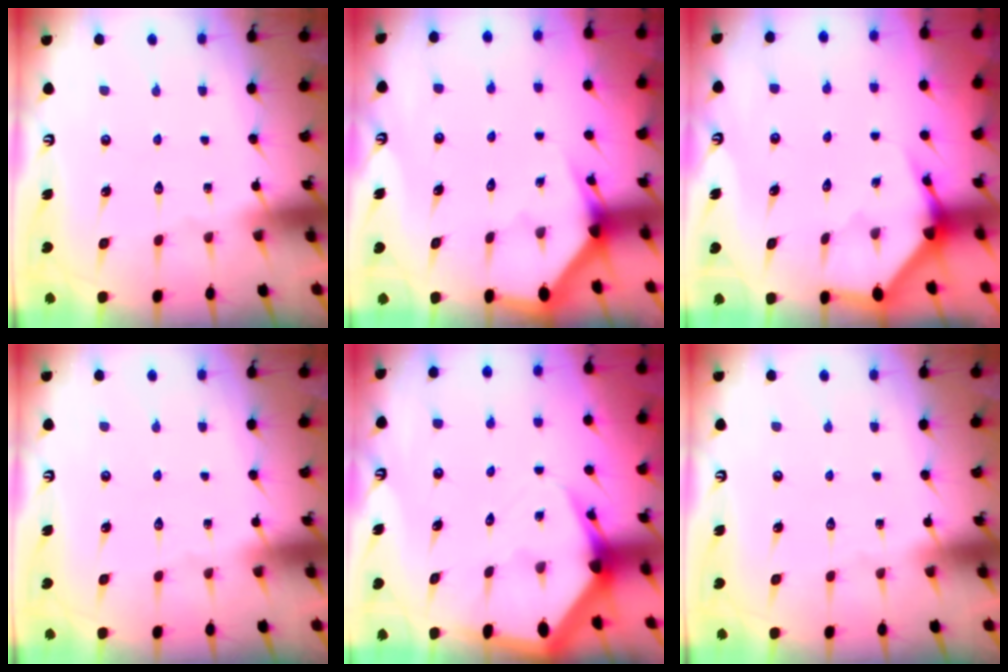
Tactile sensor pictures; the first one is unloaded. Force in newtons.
{"total": 2.9, "press": 2.9, "slide": 0.1}
{"total": 3.7, "press": 3.7, "slide": 0.2}
{"total": 0.0}
{"total": 5.3, "press": 5.3, "slide": 0.7}
{"total": 0.0}